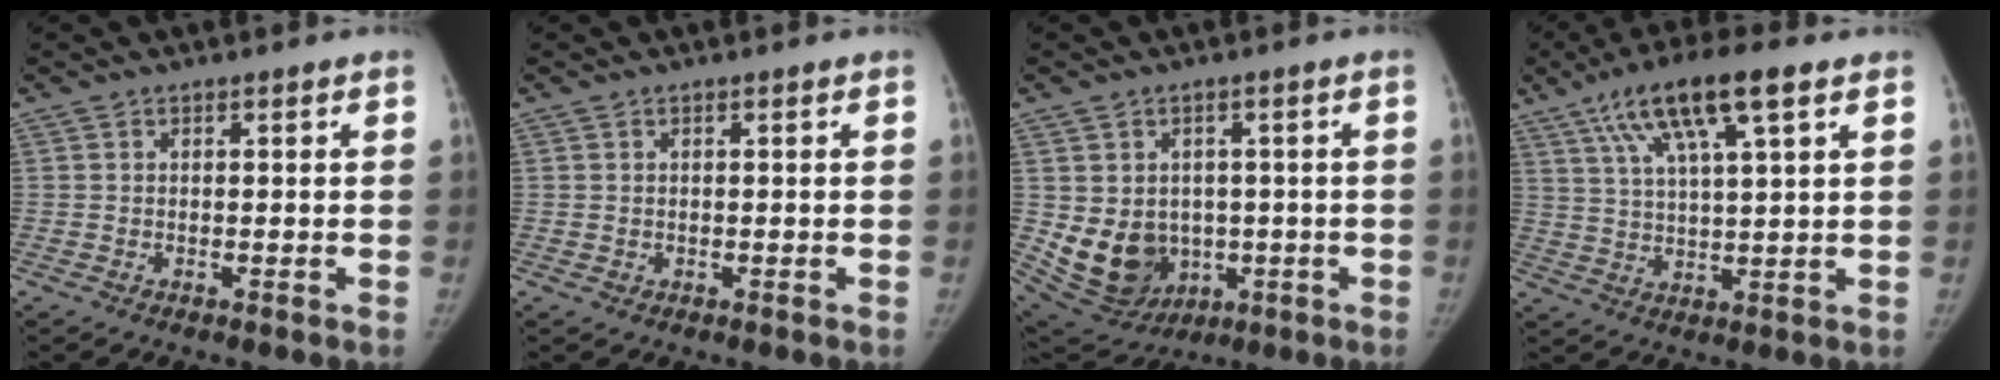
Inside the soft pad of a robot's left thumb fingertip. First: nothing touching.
{"total": 0.6, "force": [-0.1, 0.6, 0.0], "torque": [0.004, 0.000, -0.001]}
{"total": 13.0, "force": [-1.8, 10.9, 6.9], "torque": [-0.089, 0.005, 0.001]}
{"total": 14.0, "force": [7.1, 3.3, 11.6], "torque": [-0.205, -0.003, 0.127]}